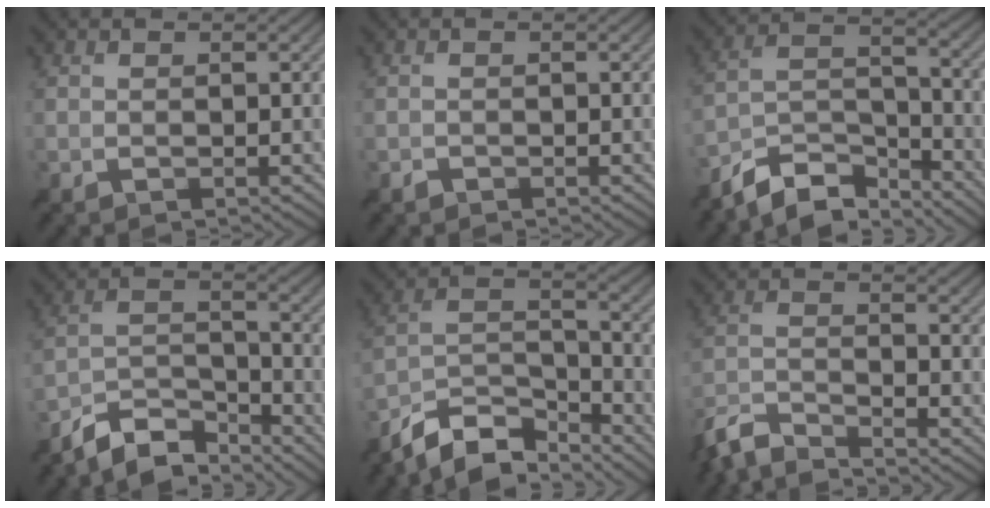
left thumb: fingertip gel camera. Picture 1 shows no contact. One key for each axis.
{"total": 0.8, "fx": -0.6, "fy": 0.4, "fz": -0.1, "tx": 0.004, "ty": -0.003, "tz": -0.010}
{"total": 9.2, "fx": -7.9, "fy": 3.0, "fz": 3.5, "tx": -0.063, "ty": 0.004, "tz": -0.157}
{"total": 7.9, "fx": -6.9, "fy": 2.6, "fz": 2.8, "tx": -0.050, "ty": 0.000, "tz": -0.139}
{"total": 10.1, "fx": -8.8, "fy": 3.1, "fz": 4.1, "tx": -0.075, "ty": 0.007, "tz": -0.174}
{"total": 7.8, "fx": -7.0, "fy": 1.5, "fz": 3.2, "tx": -0.065, "ty": -0.010, "tz": -0.142}